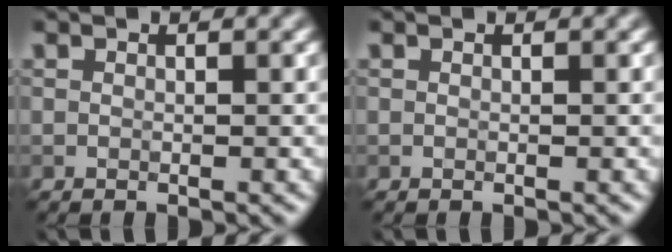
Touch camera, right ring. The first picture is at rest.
{"total": 0.0}